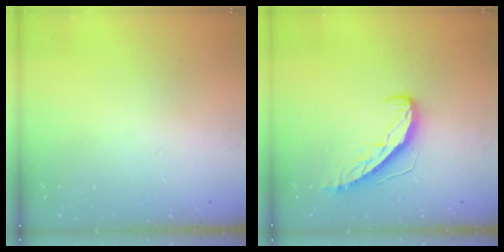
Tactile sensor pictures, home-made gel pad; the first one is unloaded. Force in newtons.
{"total": 9.0, "press": 9.0, "slide": 0.6}